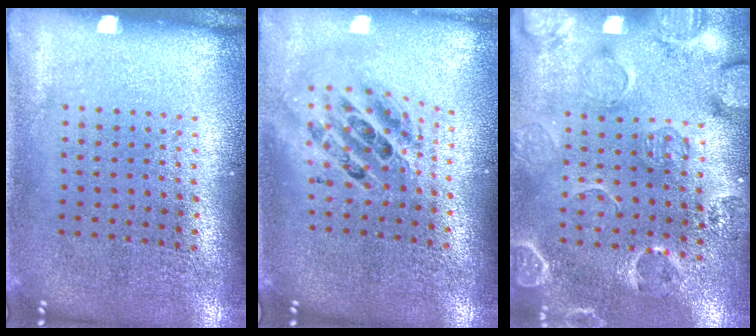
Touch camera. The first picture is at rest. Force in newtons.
{"total": 2.0, "press": 1.6, "slide": 1.2}
{"total": 2.6, "press": 2.0, "slide": 1.7}